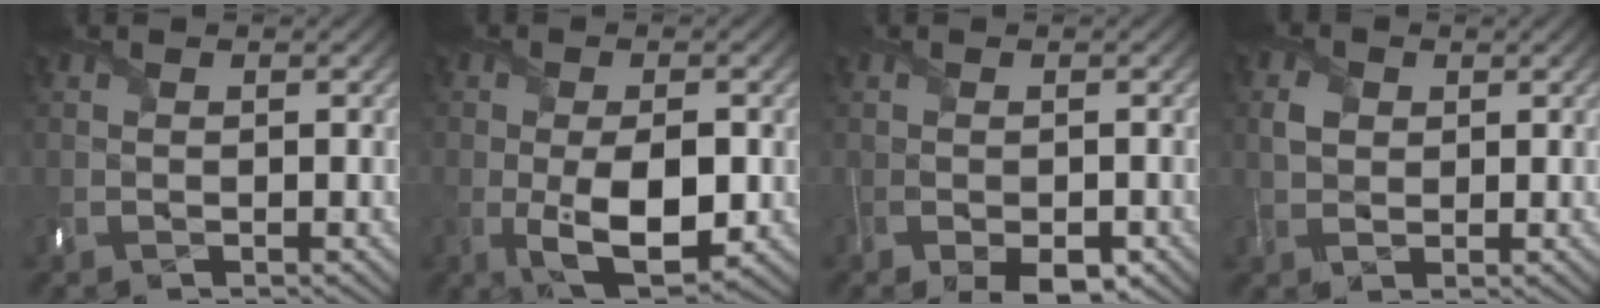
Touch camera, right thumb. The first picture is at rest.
{"total": 7.7, "force": [-1.8, 3.8, 6.5], "torque": [-0.128, -0.025, -0.021]}
{"total": 3.6, "force": [-2.1, 1.6, 2.4], "torque": [-0.055, -0.011, -0.038]}
{"total": 2.2, "force": [0.6, 1.8, 1.2], "torque": [-0.029, 0.001, 0.006]}